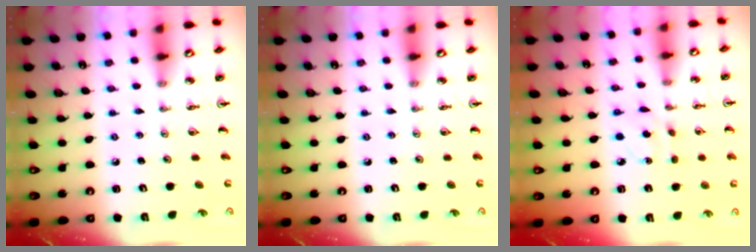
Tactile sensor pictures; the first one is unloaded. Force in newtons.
{"total": 0.0}
{"total": 3.3, "press": 3.3, "slide": 0.5}